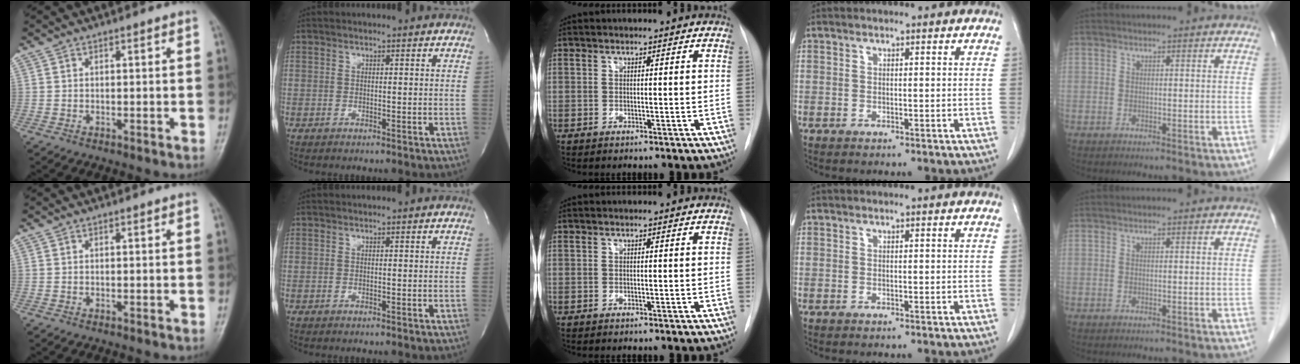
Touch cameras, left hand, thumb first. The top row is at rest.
{}